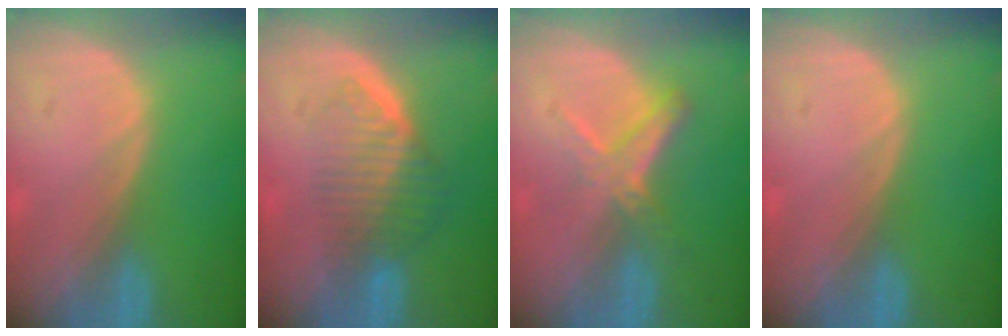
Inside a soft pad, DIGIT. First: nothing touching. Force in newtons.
{"total": 6.6, "press": 6.0, "slide": 2.7}
{"total": 5.5, "press": 5.4, "slide": 1.3}
{"total": 0.0}